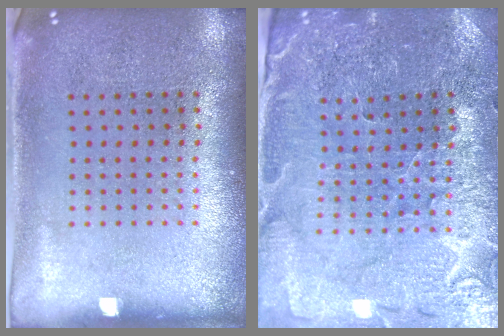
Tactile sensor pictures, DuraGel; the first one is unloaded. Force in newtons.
{"total": 1.8, "press": 1.8, "slide": 0.2}